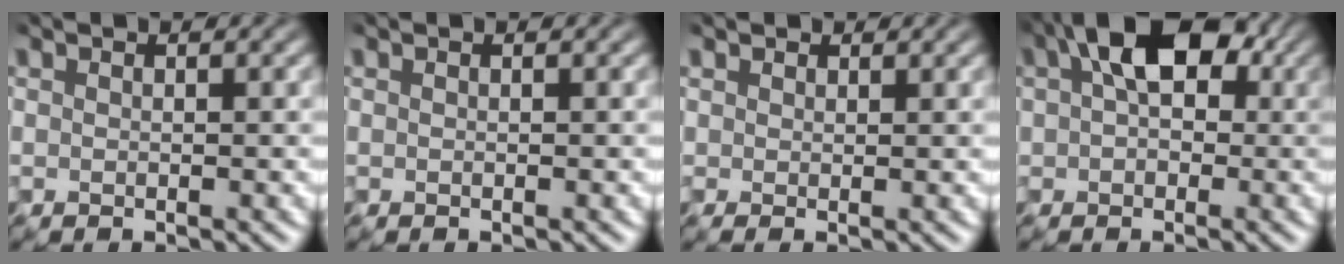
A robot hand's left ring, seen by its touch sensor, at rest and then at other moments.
{"total": 0.0}
{"total": 0.8, "force": [0.5, 0.5, 0.3], "torque": [-0.002, 0.002, 0.006]}
{"total": 7.5, "force": [2.5, 4.4, 5.4], "torque": [-0.077, 0.022, 0.022]}